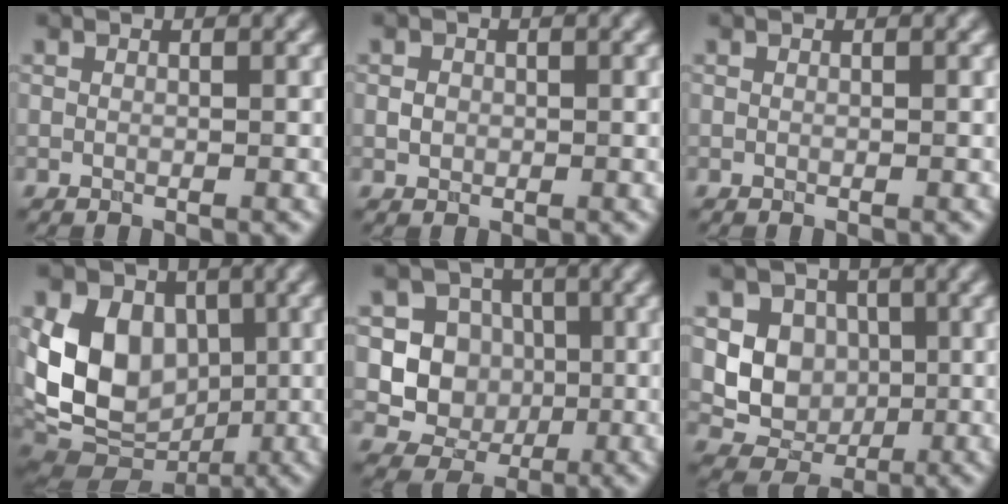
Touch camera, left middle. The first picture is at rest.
{"total": 0.9, "force": [-0.1, 0.8, 0.4], "torque": [-0.007, -0.003, -0.003]}
{"total": 0.0}
{"total": 10.7, "force": [0.7, 7.9, 7.1], "torque": [-0.125, -0.002, 0.008]}
{"total": 6.3, "force": [0.0, 5.9, 2.2], "torque": [-0.016, 0.005, -0.018]}
{"total": 5.8, "force": [0.6, 5.1, 2.7], "torque": [-0.031, 0.003, -0.001]}